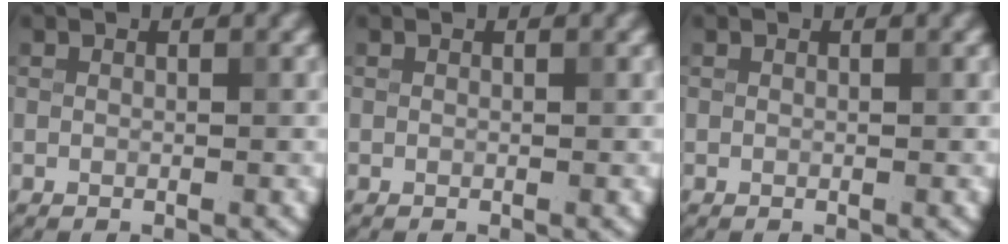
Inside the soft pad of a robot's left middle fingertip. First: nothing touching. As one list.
[{"total": 0.0}, {"total": 0.0}]